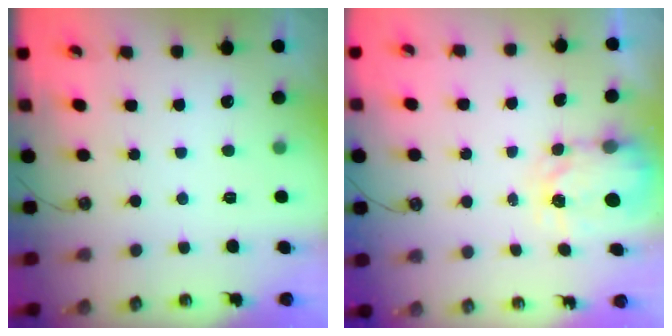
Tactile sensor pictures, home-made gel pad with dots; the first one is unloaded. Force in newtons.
{"total": 4.1, "press": 4.0, "slide": 0.5}